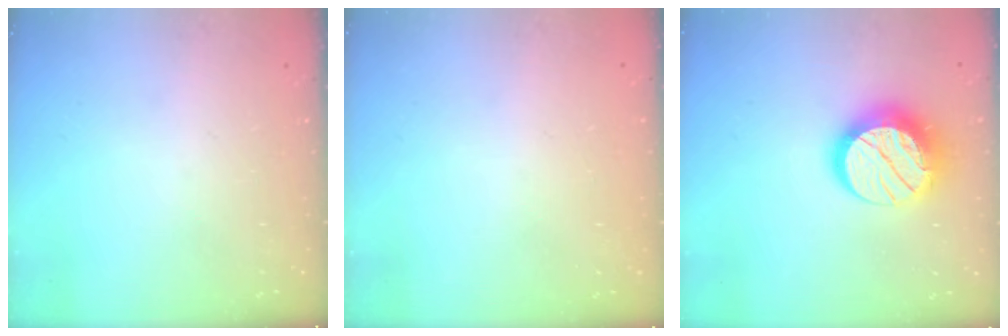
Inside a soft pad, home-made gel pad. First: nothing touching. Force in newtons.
{"total": 0.6, "press": 0.6, "slide": 0.0}
{"total": 15.4, "press": 15.3, "slide": 1.0}